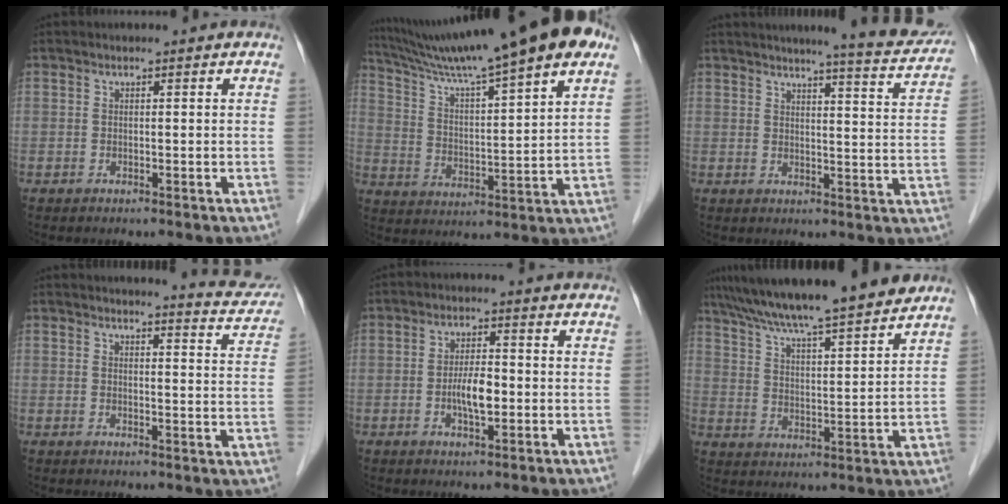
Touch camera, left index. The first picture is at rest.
{"total": 21.9, "force": [17.1, 0.1, 13.6], "torque": [-0.225, 0.019, 0.256]}
{"total": 11.4, "force": [10.6, 0.1, 4.3], "torque": [-0.052, -0.026, 0.112]}
{"total": 8.0, "force": [7.9, 0.3, 1.3], "torque": [-0.010, -0.032, 0.073]}
{"total": 4.5, "force": [-1.0, 1.4, 4.1], "torque": [-0.080, 0.001, -0.017]}
{"total": 17.6, "force": [15.4, 0.4, 8.5], "torque": [-0.140, 0.019, 0.233]}